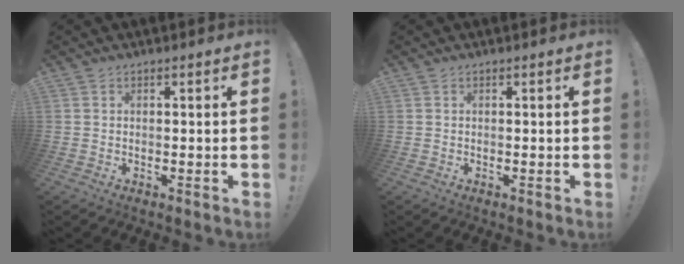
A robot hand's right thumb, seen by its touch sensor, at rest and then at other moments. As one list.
[{"total": 0.0}]